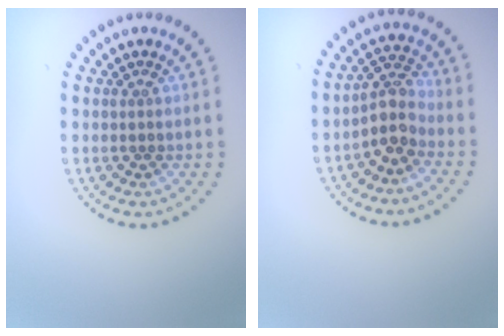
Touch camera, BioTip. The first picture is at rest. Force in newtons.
{"total": 2.9, "press": 2.4, "slide": 1.7}